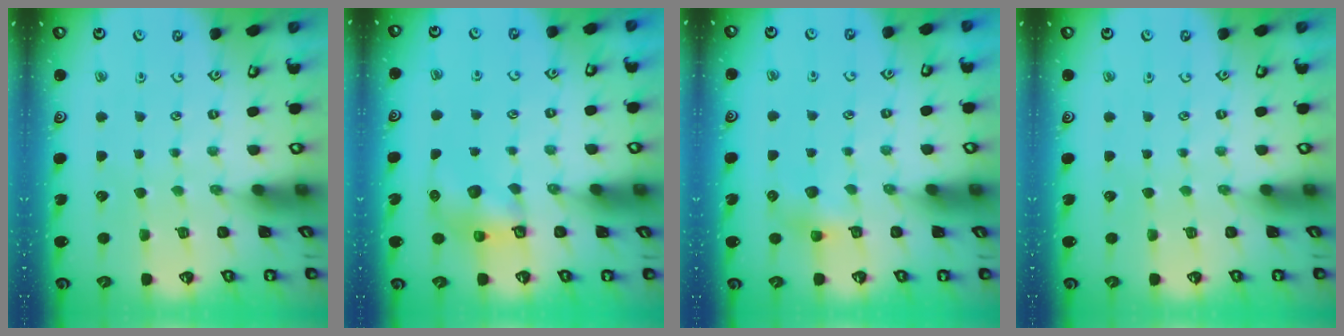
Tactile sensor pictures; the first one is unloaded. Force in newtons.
{"total": 6.7, "press": 6.7, "slide": 0.1}
{"total": 5.1, "press": 5.1, "slide": 0.4}
{"total": 0.0}